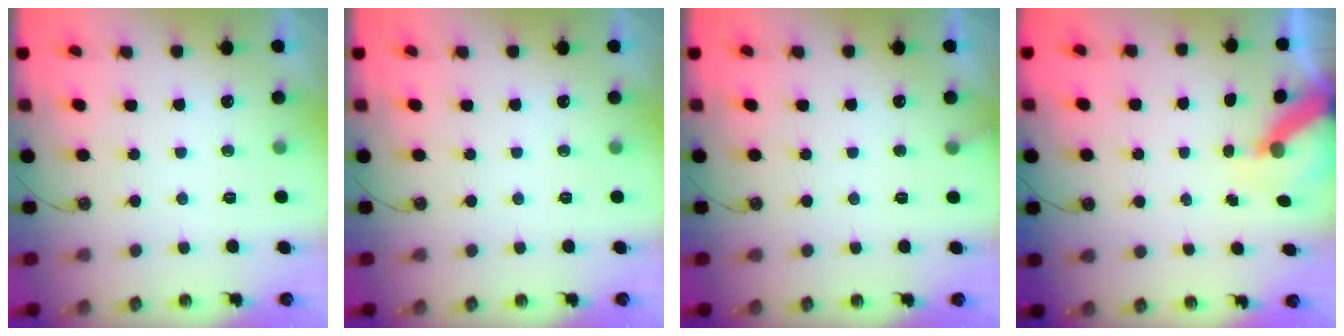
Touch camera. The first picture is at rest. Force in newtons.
{"total": 0.0}
{"total": 3.2, "press": 3.2, "slide": 0.2}
{"total": 6.8, "press": 6.8, "slide": 0.9}